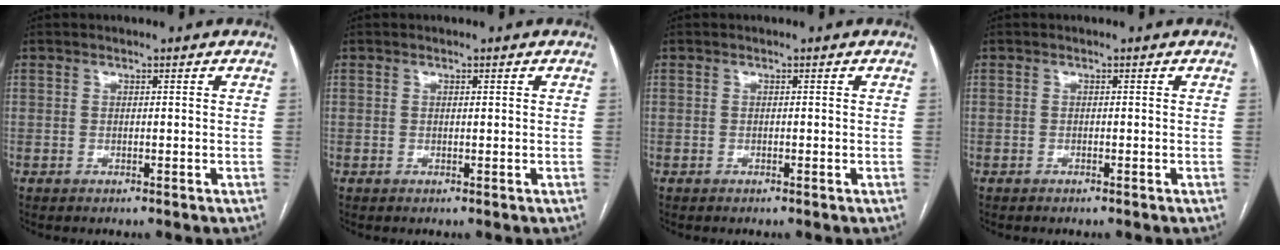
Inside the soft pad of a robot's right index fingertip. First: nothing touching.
{"total": 0.0}
{"total": 0.0}
{"total": 0.0}